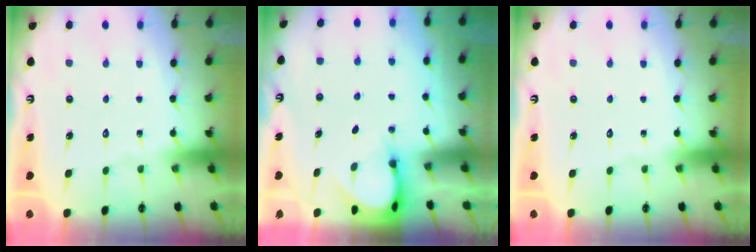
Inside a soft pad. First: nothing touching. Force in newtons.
{"total": 3.8, "press": 3.8, "slide": 0.3}
{"total": 0.0}